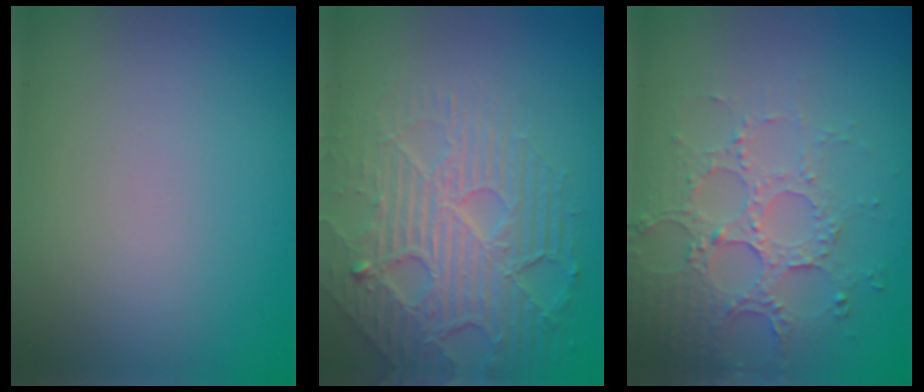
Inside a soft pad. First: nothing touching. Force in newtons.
{"total": 7.3, "press": 5.3, "slide": 5.1}
{"total": 4.2, "press": 3.9, "slide": 1.6}